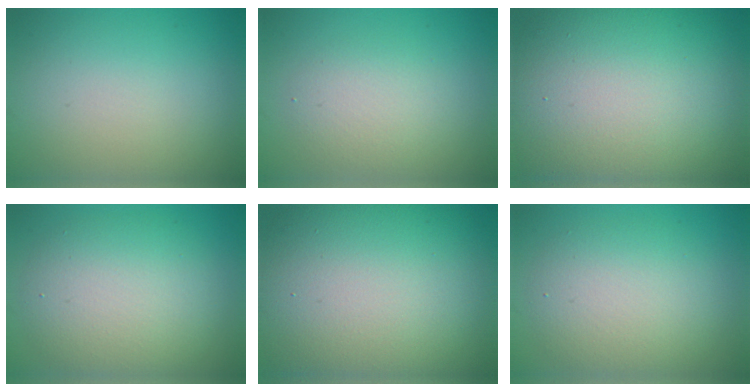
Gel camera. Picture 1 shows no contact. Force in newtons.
{"total": 2.6, "press": 2.6, "slide": 0.1}
{"total": 17.4, "press": 17.3, "slide": 1.0}
{"total": 6.8, "press": 6.8, "slide": 0.3}
{"total": 17.4, "press": 17.3, "slide": 1.0}
{"total": 5.3, "press": 5.3, "slide": 0.4}